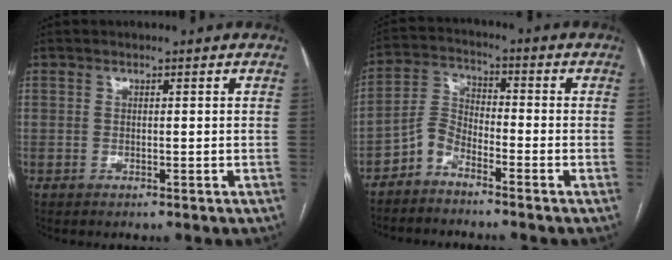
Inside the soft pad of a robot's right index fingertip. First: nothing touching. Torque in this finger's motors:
{"motor_torque": [0.05, -0.27, -0.01, 0.00]}